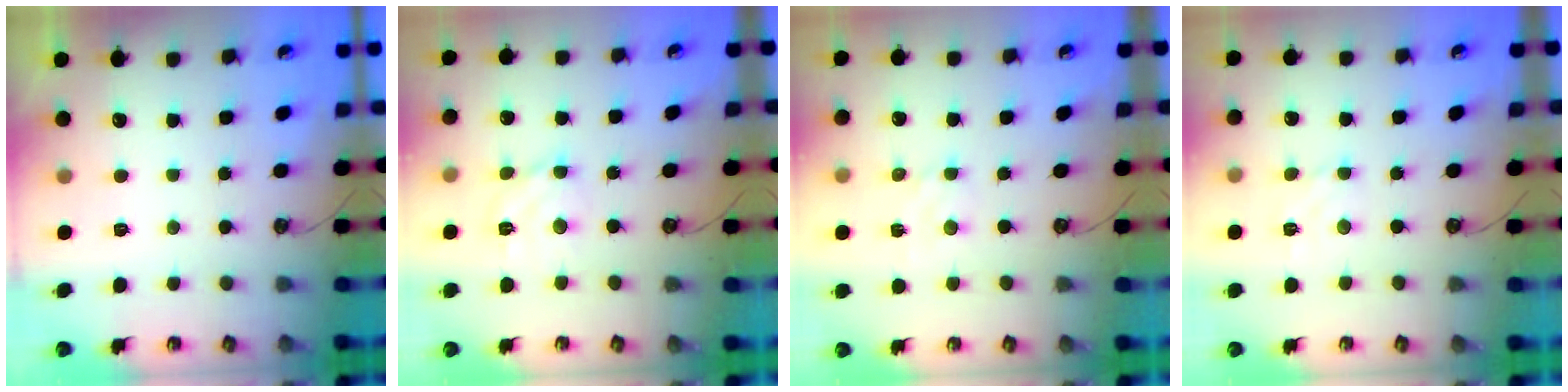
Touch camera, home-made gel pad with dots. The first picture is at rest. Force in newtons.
{"total": 6.8, "press": 6.8, "slide": 0.5}
{"total": 2.0, "press": 2.0, "slide": 0.3}
{"total": 2.3, "press": 2.3, "slide": 0.5}